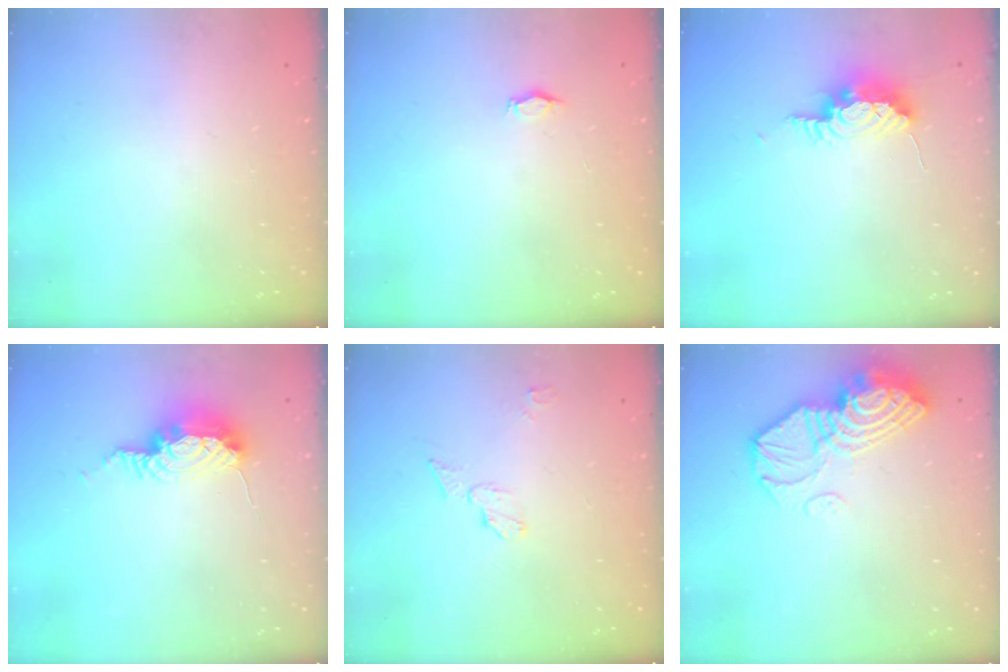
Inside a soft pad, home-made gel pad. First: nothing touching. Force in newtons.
{"total": 2.9, "press": 2.9, "slide": 0.5}
{"total": 15.2, "press": 10.1, "slide": 11.4}
{"total": 14.5, "press": 10.5, "slide": 10.0}
{"total": 5.6, "press": 5.6, "slide": 0.3}
{"total": 13.8, "press": 13.7, "slide": 1.6}